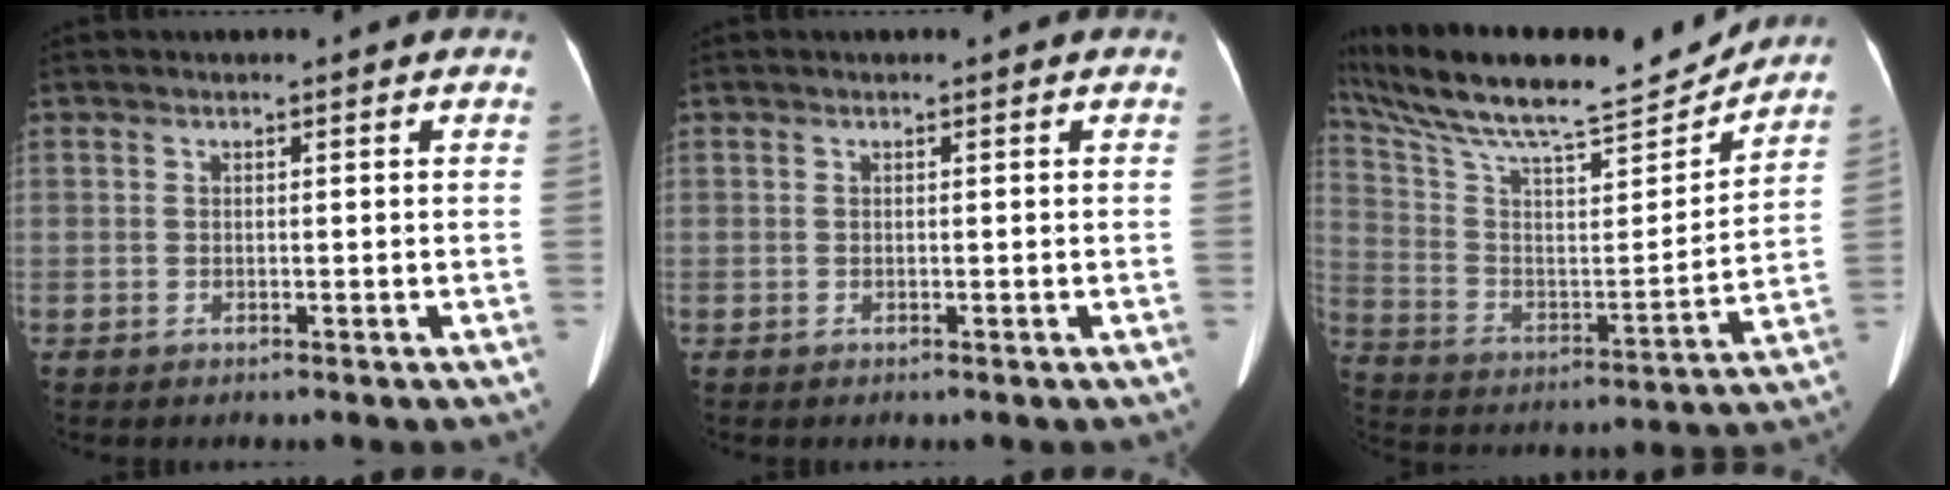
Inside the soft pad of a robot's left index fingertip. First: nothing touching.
{"total": 0.0}
{"total": 24.1, "force": [21.4, 4.2, 10.3], "torque": [-0.200, -0.003, 0.338]}